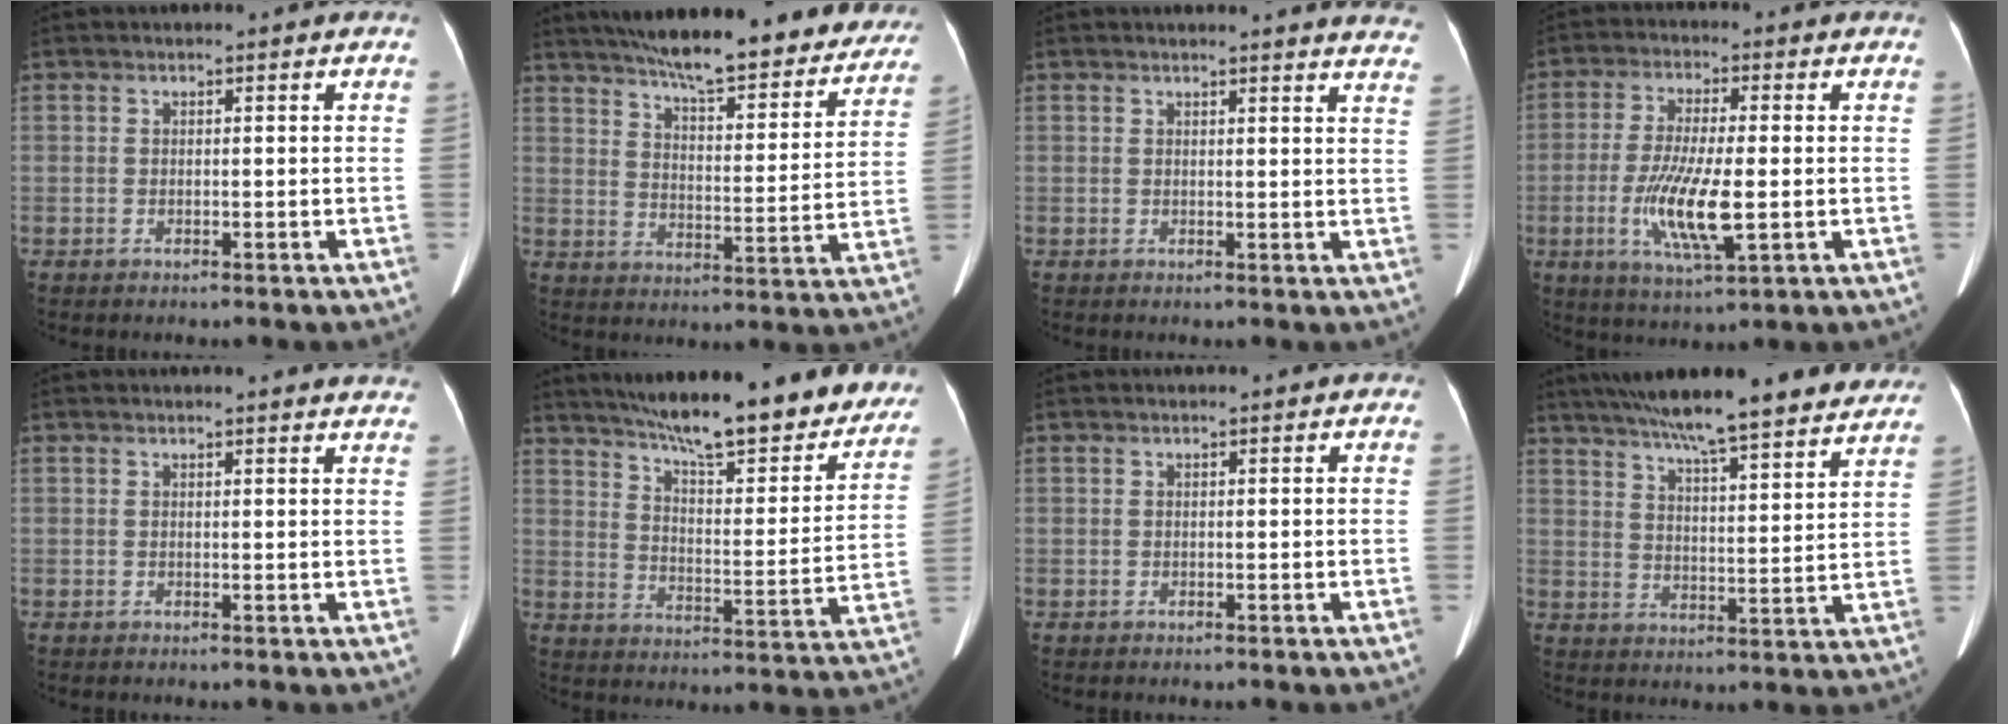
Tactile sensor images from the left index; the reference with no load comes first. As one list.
[{"total": 26.4, "force": [22.8, 5.5, 12.1], "torque": [-0.176, -0.022, 0.290]}, {"total": 12.7, "force": [12.3, 1.1, 3.0], "torque": [-0.012, -0.055, 0.102]}, {"total": 10.1, "force": [-2.0, 1.8, 9.7], "torque": [-0.198, -0.017, -0.036]}, {"total": 9.5, "force": [9.0, 1.5, 2.5], "torque": [-0.009, -0.001, 0.074]}, {"total": 27.0, "force": [22.9, 5.0, 13.5], "torque": [-0.195, -0.041, 0.298]}, {"total": 0.0}, {"total": 23.4, "force": [20.0, 3.0, 11.9], "torque": [-0.182, 0.012, 0.267]}]